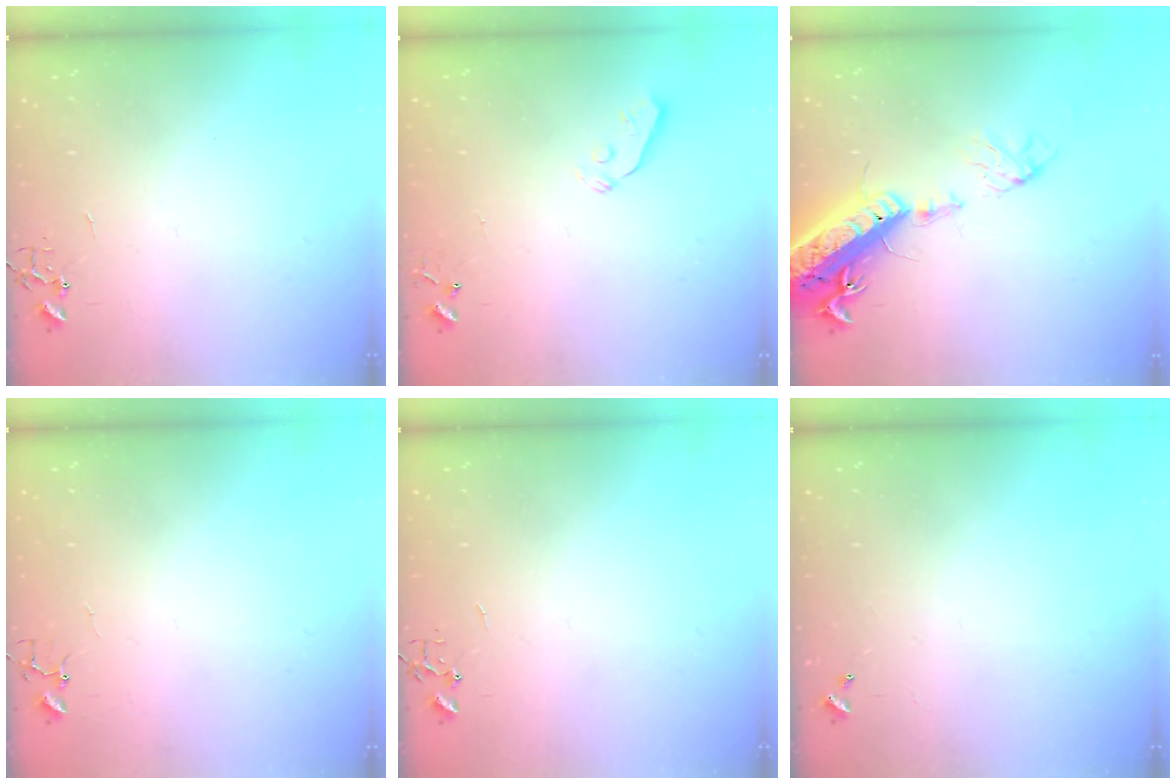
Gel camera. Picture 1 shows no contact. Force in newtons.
{"total": 3.2, "press": 3.1, "slide": 0.6}
{"total": 20.3, "press": 19.8, "slide": 4.4}
{"total": 3.4, "press": 3.4, "slide": 0.3}
{"total": 0.0}
{"total": 0.0}